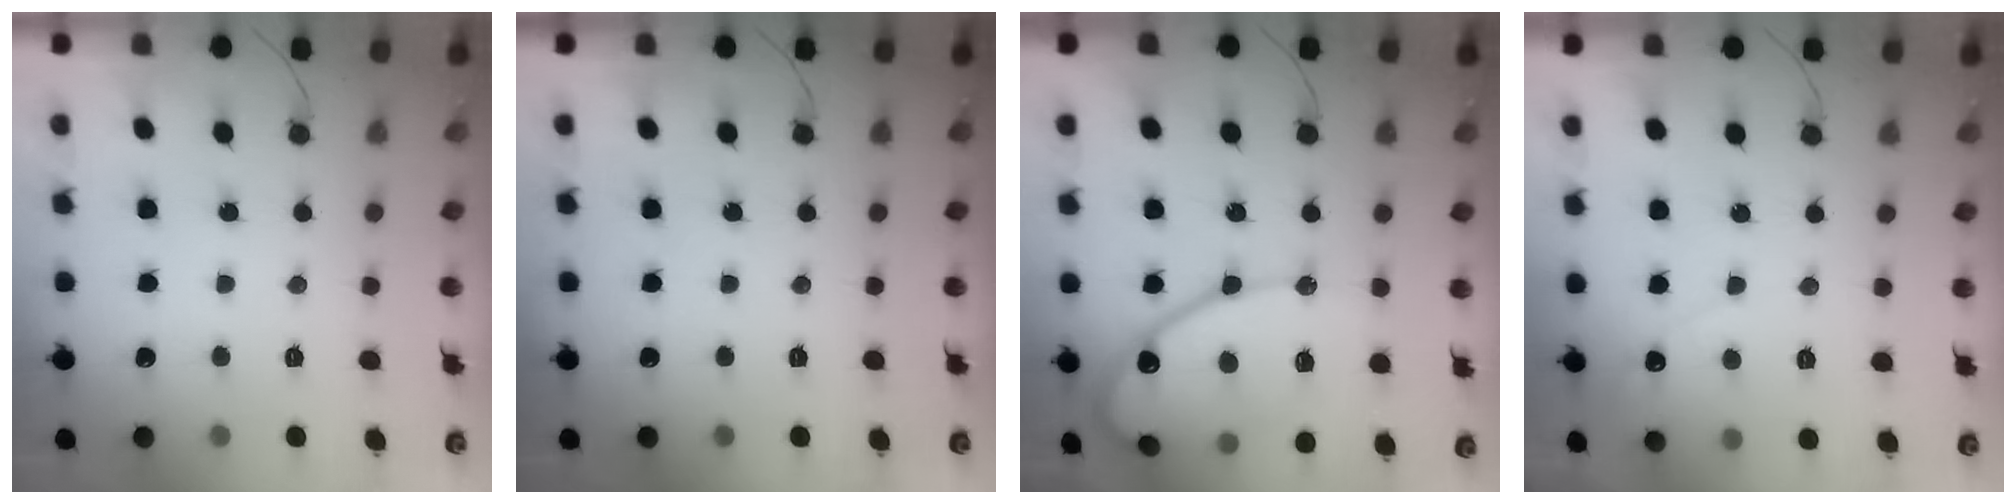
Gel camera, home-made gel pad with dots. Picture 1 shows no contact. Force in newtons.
{"total": 0.0}
{"total": 16.6, "press": 16.6, "slide": 1.3}
{"total": 2.5, "press": 2.5, "slide": 0.1}